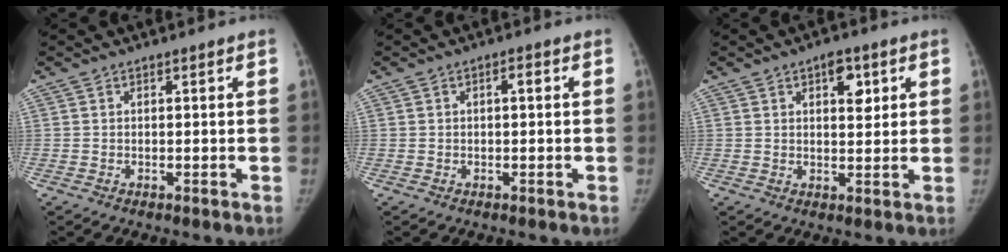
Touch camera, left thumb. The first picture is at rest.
{"total": 1.4, "force": [0.2, 0.7, 1.2], "torque": [-0.015, 0.004, -0.001]}
{"total": 5.2, "force": [2.3, 2.7, 3.8], "torque": [-0.035, -0.008, 0.030]}